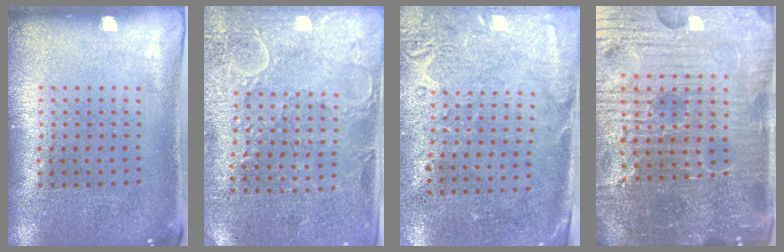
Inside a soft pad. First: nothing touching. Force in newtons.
{"total": 2.7, "press": 2.6, "slide": 0.7}
{"total": 2.7, "press": 2.3, "slide": 1.5}
{"total": 6.5, "press": 6.0, "slide": 2.6}